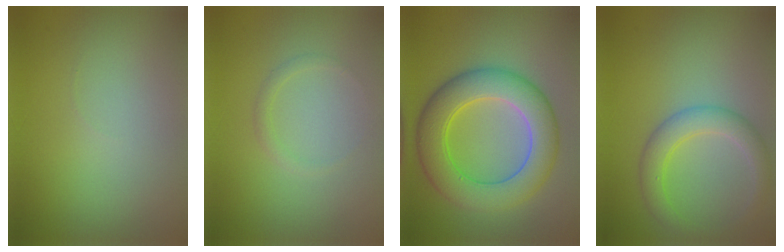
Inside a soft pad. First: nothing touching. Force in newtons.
{"total": 0.9, "press": 0.9, "slide": 0.0}
{"total": 8.1, "press": 8.1, "slide": 0.3}
{"total": 3.5, "press": 3.5, "slide": 0.1}